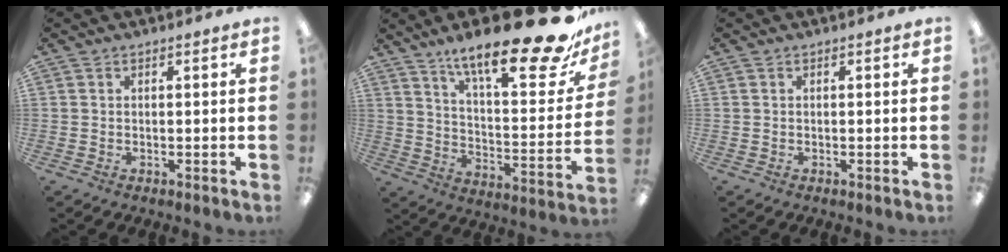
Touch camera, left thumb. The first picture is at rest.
{"total": 24.4, "force": [17.7, 5.8, 15.7], "torque": [-0.236, -0.123, 0.283]}
{"total": 0.0}